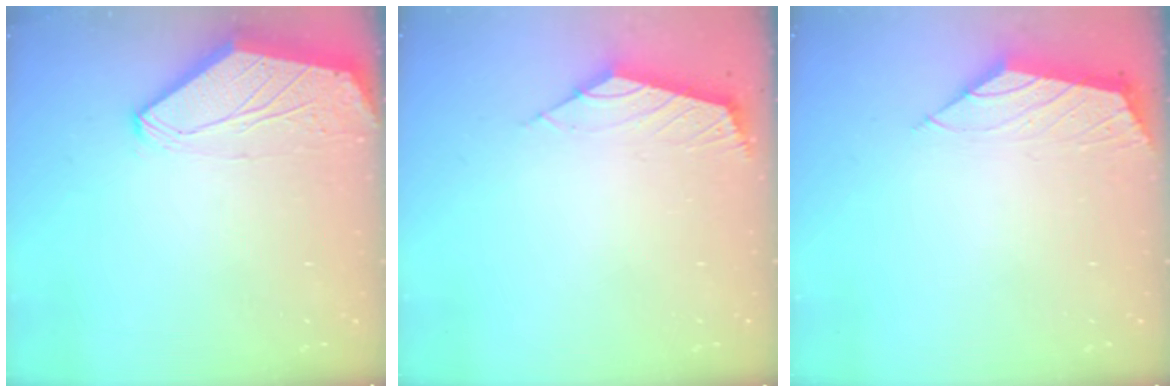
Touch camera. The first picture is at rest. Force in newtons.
{"total": 2.6, "press": 2.5, "slide": 0.6}
{"total": 1.6, "press": 1.5, "slide": 0.5}